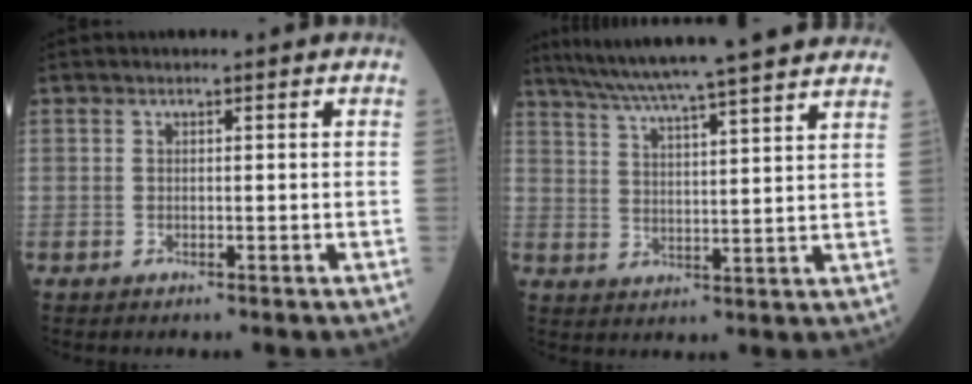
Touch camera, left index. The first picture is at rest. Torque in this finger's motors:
{"motor_torque": [1.03, -1.11, 0.11, 0.10]}